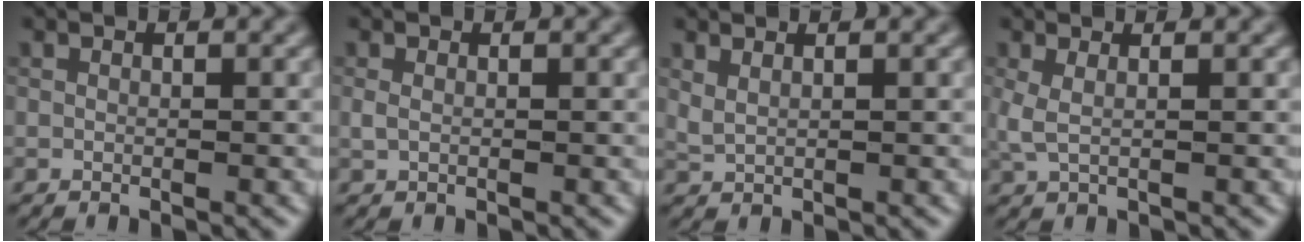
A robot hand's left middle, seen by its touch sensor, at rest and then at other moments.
{"total": 0.7, "force": [0.0, 0.4, 0.6], "torque": [-0.018, 0.000, 0.000]}
{"total": 1.5, "force": [1.1, 0.5, 0.8], "torque": [-0.018, -0.002, 0.021]}
{"total": 1.7, "force": [0.5, 0.5, 1.5], "torque": [-0.032, 0.002, 0.008]}